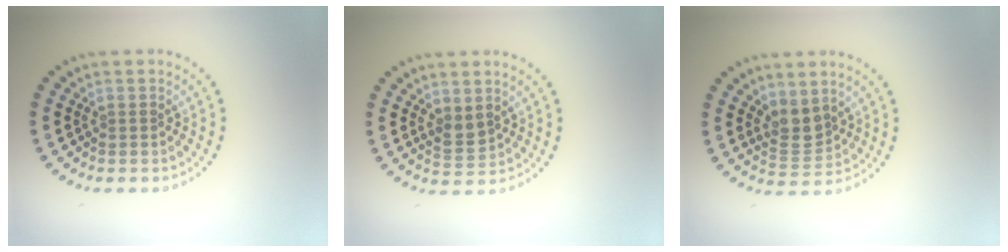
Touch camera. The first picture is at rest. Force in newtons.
{"total": 1.7, "press": 1.6, "slide": 0.7}
{"total": 2.7, "press": 2.2, "slide": 1.5}